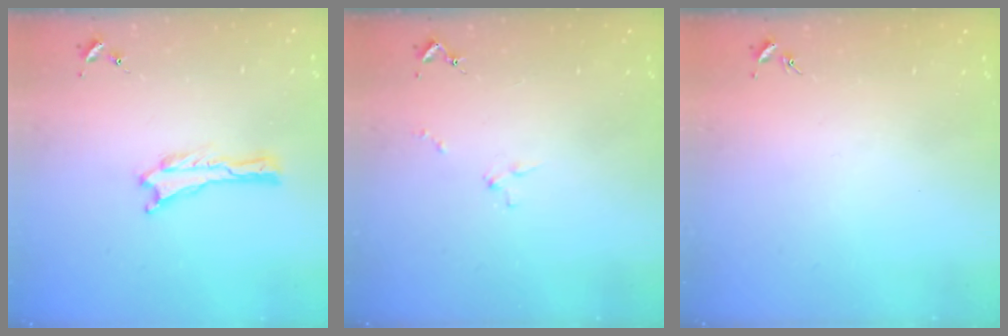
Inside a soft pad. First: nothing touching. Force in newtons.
{"total": 1.3, "press": 1.2, "slide": 0.1}
{"total": 0.0}